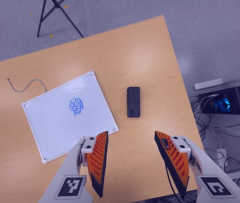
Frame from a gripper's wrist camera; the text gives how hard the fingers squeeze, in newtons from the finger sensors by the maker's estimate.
{"total": 0.0}